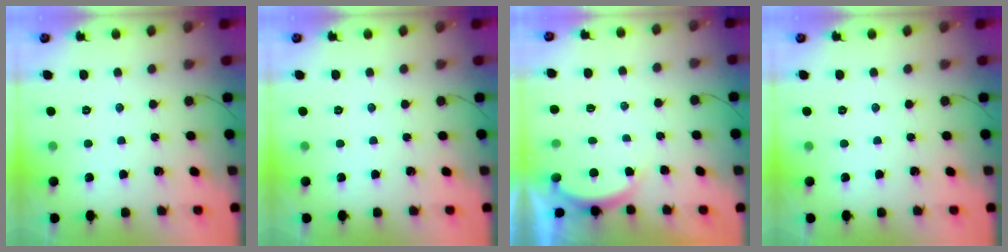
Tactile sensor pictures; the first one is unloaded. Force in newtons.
{"total": 0.0}
{"total": 2.3, "press": 2.2, "slide": 0.6}
{"total": 0.0}